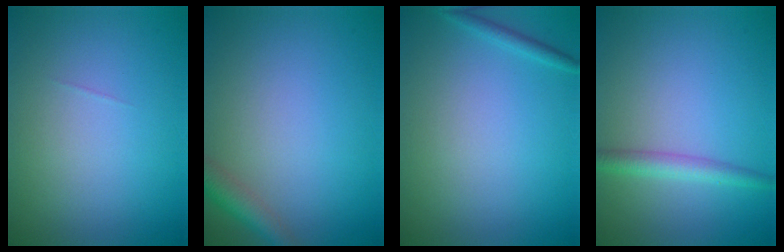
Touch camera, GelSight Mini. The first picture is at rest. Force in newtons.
{"total": 2.4, "press": 2.4, "slide": 0.2}
{"total": 1.0, "press": 1.0, "slide": 0.0}
{"total": 2.3, "press": 2.3, "slide": 0.1}